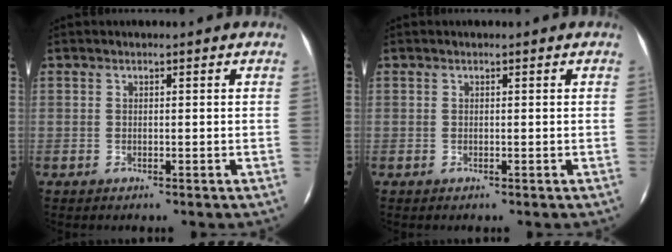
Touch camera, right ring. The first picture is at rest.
{"total": 0.0}